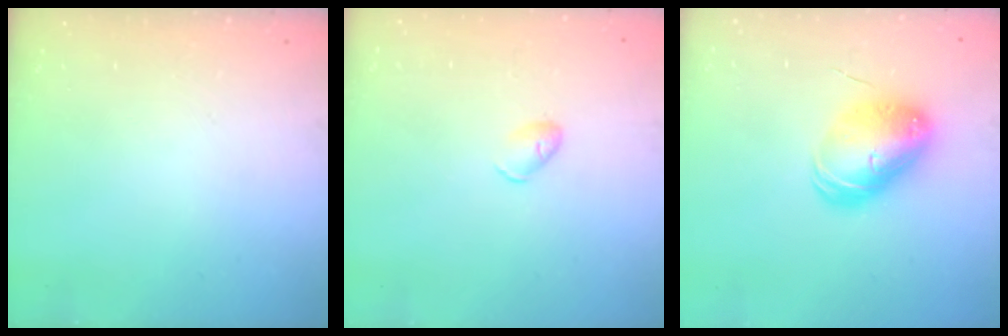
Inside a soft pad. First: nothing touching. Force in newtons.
{"total": 4.2, "press": 4.1, "slide": 0.8}
{"total": 10.3, "press": 10.1, "slide": 2.0}